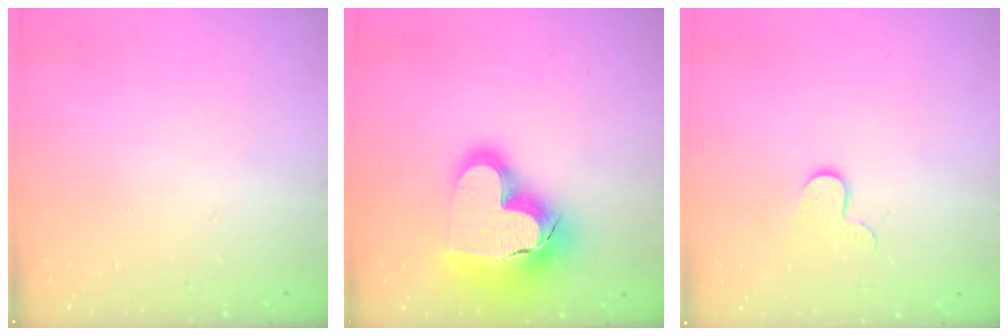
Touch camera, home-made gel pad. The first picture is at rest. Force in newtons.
{"total": 22.8, "press": 22.6, "slide": 2.2}
{"total": 7.0, "press": 7.0, "slide": 0.5}